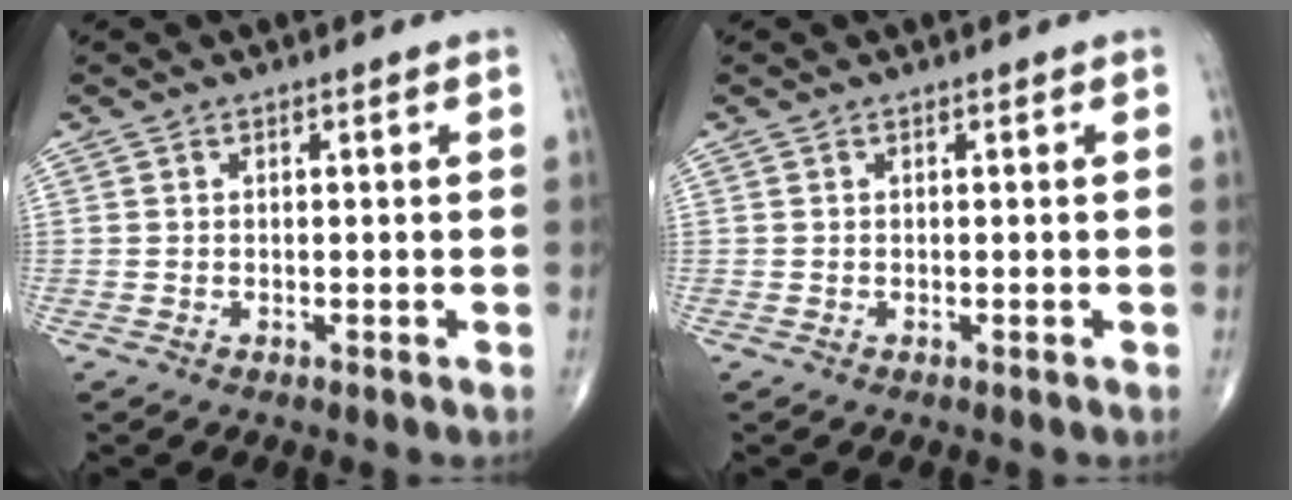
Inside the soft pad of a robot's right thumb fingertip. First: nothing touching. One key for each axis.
{"total": 0.0}